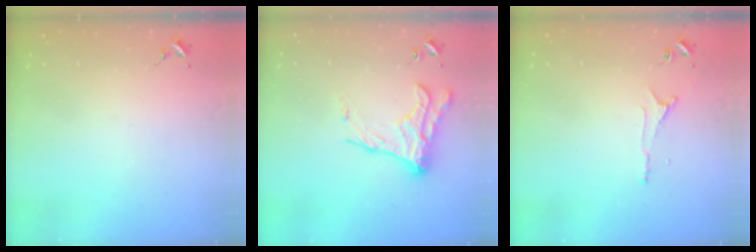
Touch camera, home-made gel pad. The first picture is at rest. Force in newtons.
{"total": 16.1, "press": 16.0, "slide": 0.9}
{"total": 5.8, "press": 5.8, "slide": 0.7}